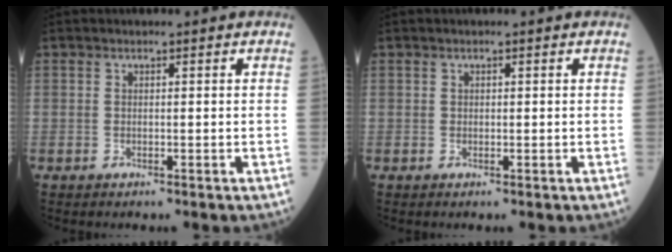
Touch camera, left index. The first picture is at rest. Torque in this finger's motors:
{"motor_torque": [0.35, 0.00, -0.08, -0.01]}